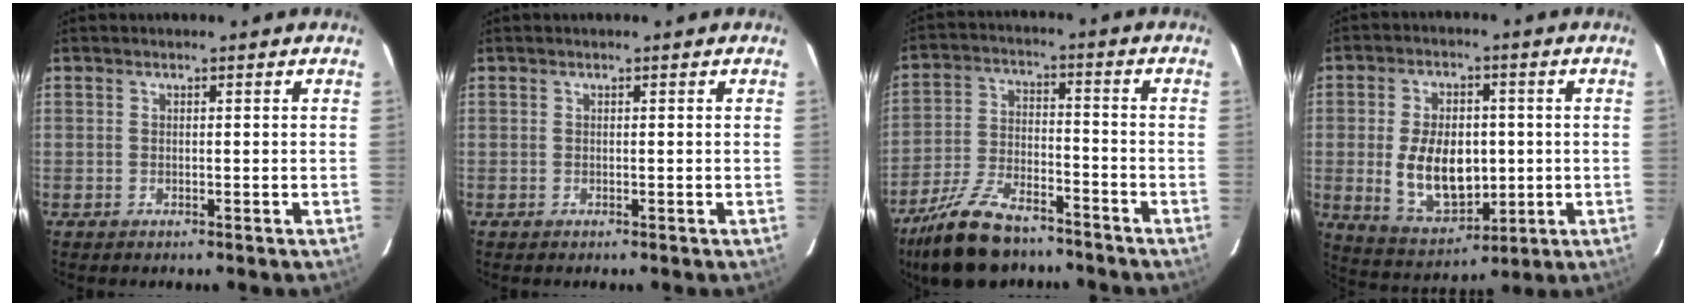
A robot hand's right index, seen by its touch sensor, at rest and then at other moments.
{"total": 0.0}
{"total": 15.7, "force": [-12.4, 5.8, 7.7], "torque": [-0.169, -0.017, -0.217]}
{"total": 13.0, "force": [-0.8, 8.1, 10.2], "torque": [-0.202, -0.004, 0.007]}